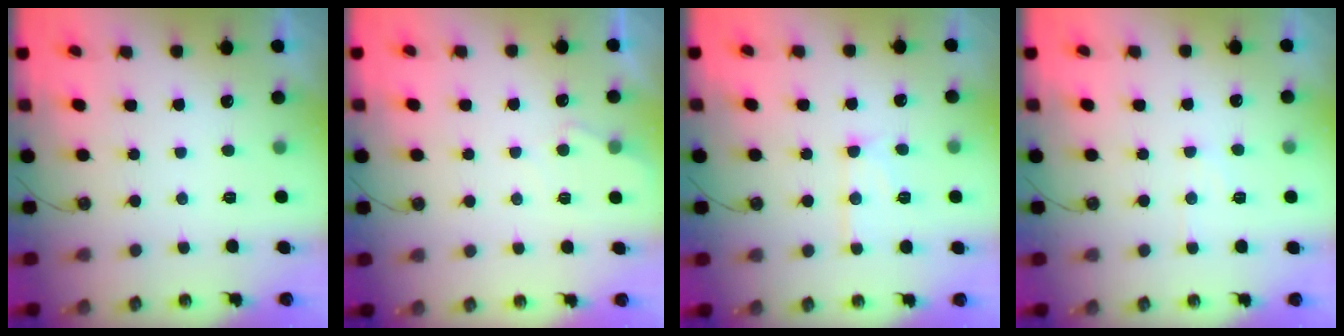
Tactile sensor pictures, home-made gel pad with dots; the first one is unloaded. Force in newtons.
{"total": 4.6, "press": 4.5, "slide": 0.5}
{"total": 10.0, "press": 10.0, "slide": 0.6}
{"total": 7.1, "press": 7.1, "slide": 0.6}